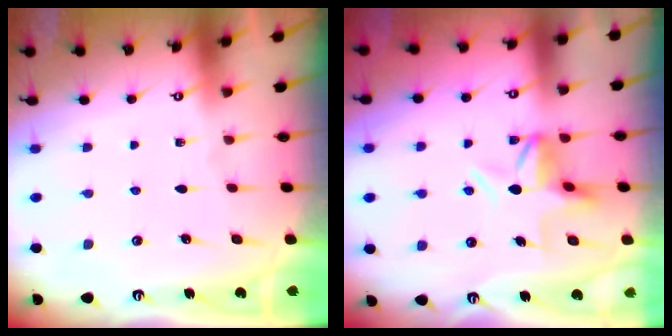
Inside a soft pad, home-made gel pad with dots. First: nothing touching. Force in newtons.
{"total": 5.5, "press": 5.5, "slide": 0.5}